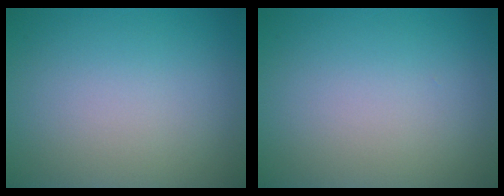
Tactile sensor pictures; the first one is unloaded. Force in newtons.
{"total": 0.0}